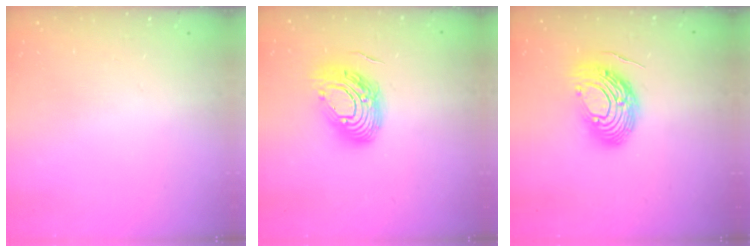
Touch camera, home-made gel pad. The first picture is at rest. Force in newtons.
{"total": 16.1, "press": 16.0, "slide": 1.1}
{"total": 15.9, "press": 15.9, "slide": 1.3}